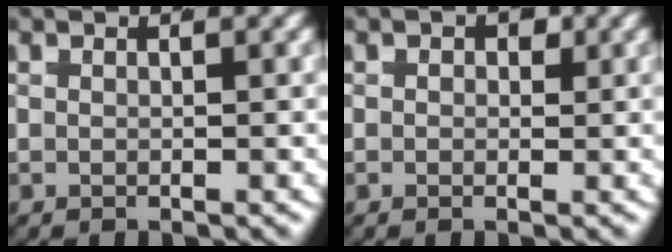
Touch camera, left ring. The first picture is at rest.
{"total": 1.0, "force": [-0.2, 0.9, 0.5], "torque": [-0.009, -0.006, 0.000]}